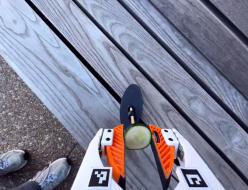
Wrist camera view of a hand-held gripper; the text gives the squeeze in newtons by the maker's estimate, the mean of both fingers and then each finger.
{"total": 7.5, "left": 7.5, "right": 7.5}